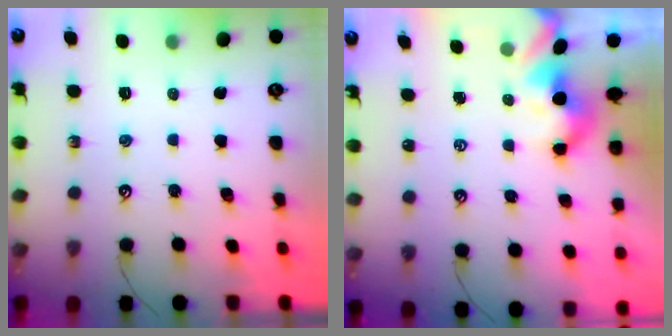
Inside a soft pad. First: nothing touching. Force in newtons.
{"total": 2.4, "press": 2.4, "slide": 0.1}